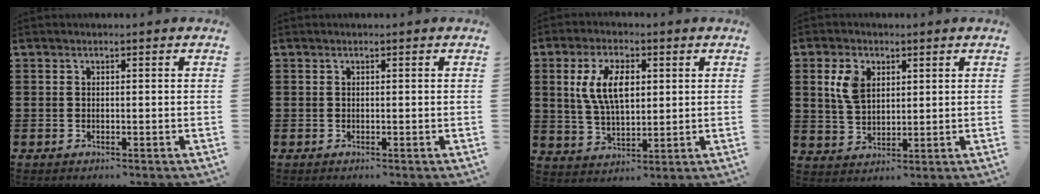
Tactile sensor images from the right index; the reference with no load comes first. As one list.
[{"total": 0.0}, {"total": 8.1, "force": [2.0, 4.0, 6.7], "torque": [-0.148, 0.011, 0.032]}, {"total": 5.5, "force": [2.0, 3.6, 3.6], "torque": [-0.091, 0.009, 0.033]}]